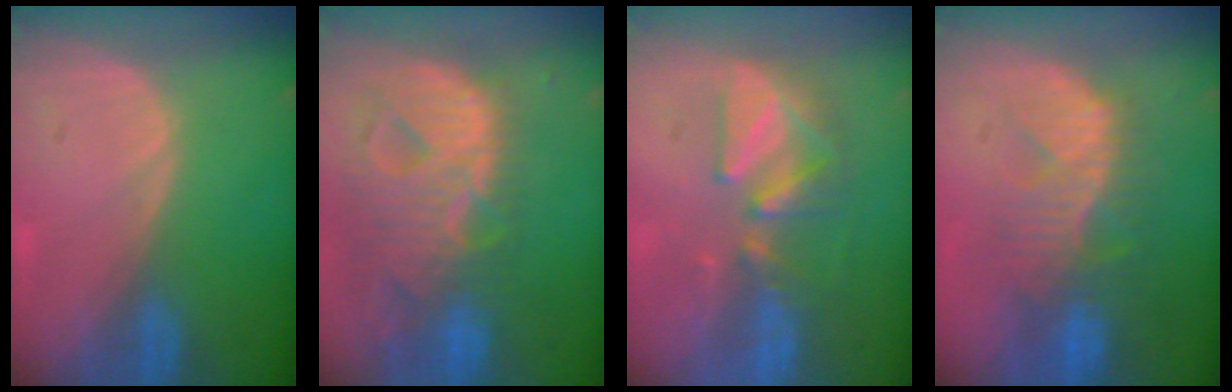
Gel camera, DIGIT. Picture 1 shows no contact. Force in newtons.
{"total": 13.4, "press": 11.4, "slide": 7.0}
{"total": 7.6, "press": 7.3, "slide": 1.8}
{"total": 10.1, "press": 8.9, "slide": 4.7}